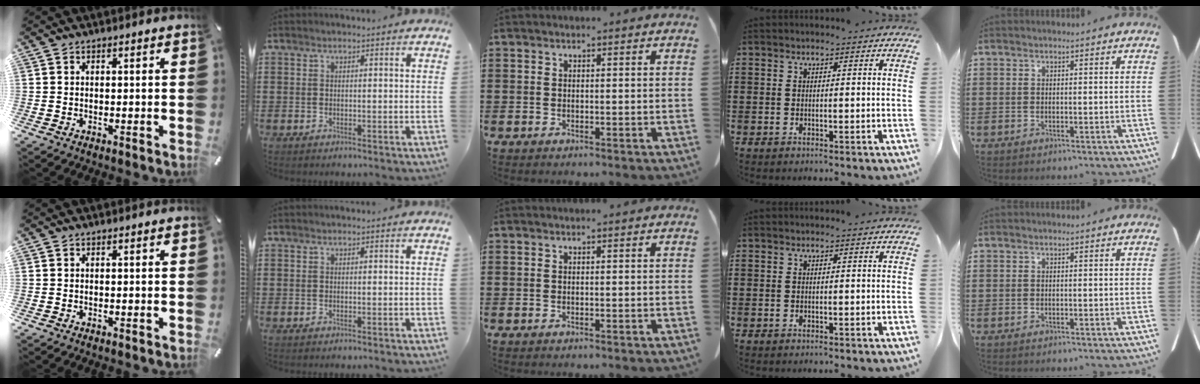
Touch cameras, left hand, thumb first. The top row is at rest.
{}